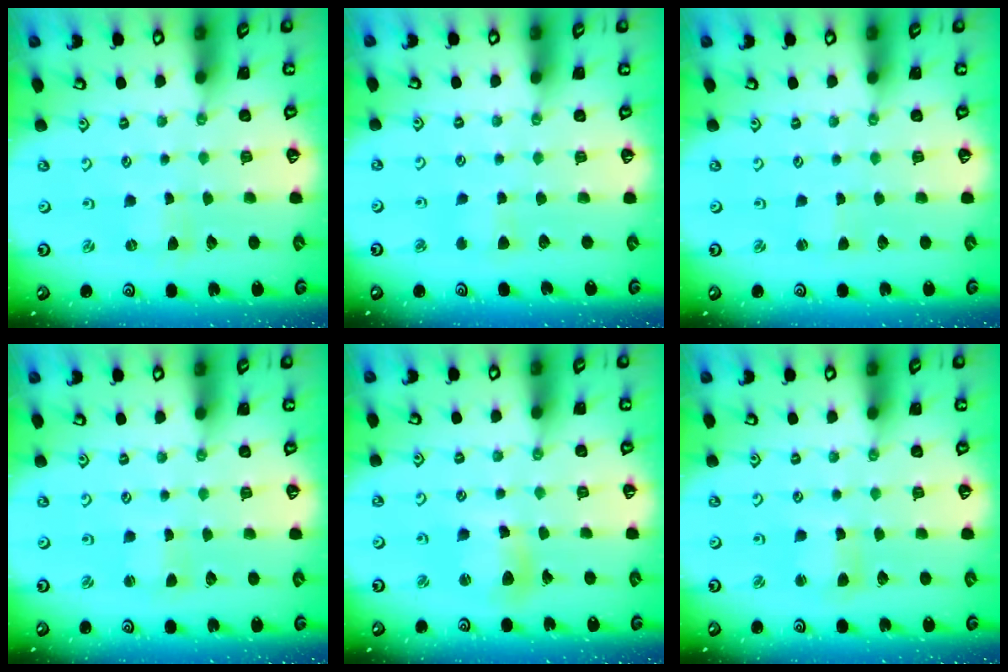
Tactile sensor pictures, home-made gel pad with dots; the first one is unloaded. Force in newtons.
{"total": 3.2, "press": 3.2, "slide": 0.5}
{"total": 0.5, "press": 0.5, "slide": 0.1}
{"total": 0.9, "press": 0.9, "slide": 0.0}
{"total": 9.0, "press": 9.0, "slide": 1.0}
{"total": 3.2, "press": 3.2, "slide": 0.2}